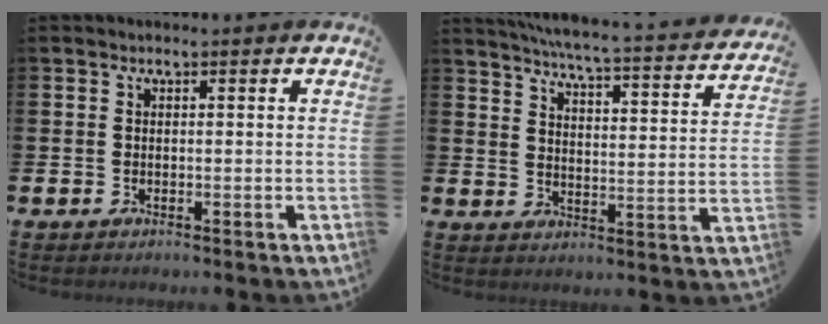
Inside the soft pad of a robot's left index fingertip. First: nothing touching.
{"total": 5.2, "force": [4.9, 0.1, 1.9], "torque": [-0.056, -0.046, 0.078]}